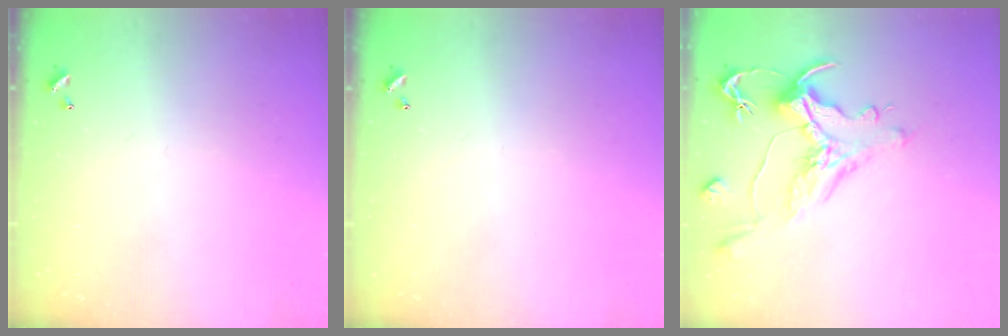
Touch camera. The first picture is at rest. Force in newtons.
{"total": 0.0}
{"total": 1.5, "press": 0.4, "slide": 1.5}